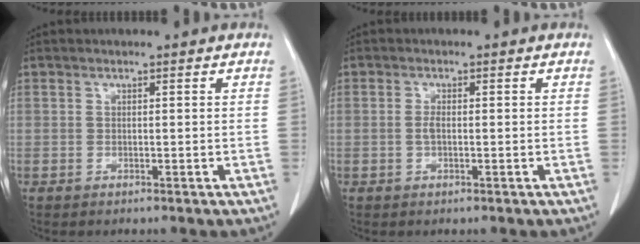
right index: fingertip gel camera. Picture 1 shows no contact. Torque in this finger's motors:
{"motor_torque": [0.07, 0.04, -0.03, 0.01]}